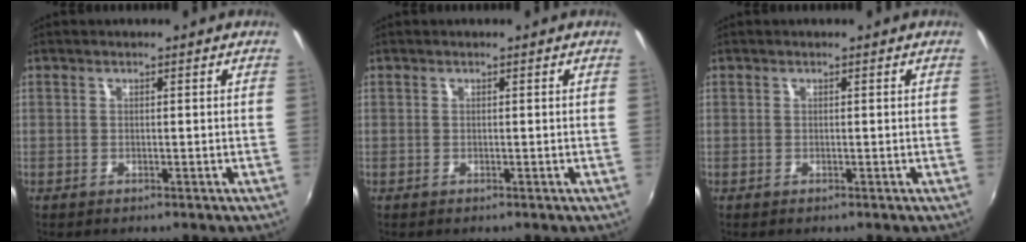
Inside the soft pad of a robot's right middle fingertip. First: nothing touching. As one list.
[{"total": 0.0}, {"total": 0.0}]